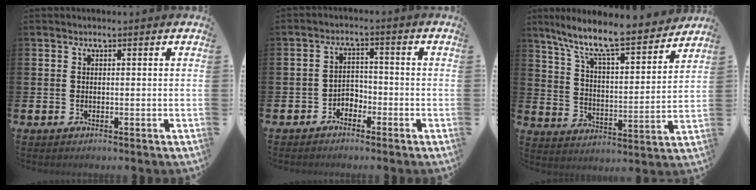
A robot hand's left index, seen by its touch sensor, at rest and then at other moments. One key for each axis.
{"total": 2.5, "fx": -2.2, "fy": 1.2, "fz": 0.2, "tx": -0.018, "ty": 0.007, "tz": -0.048}
{"total": 10.1, "fx": 9.0, "fy": 1.3, "fz": 4.5, "tx": -0.113, "ty": -0.068, "tz": 0.147}